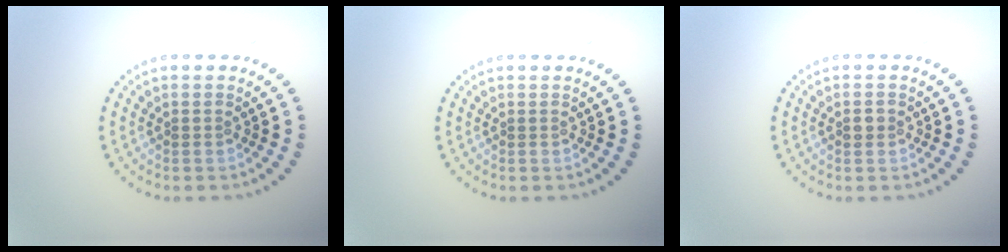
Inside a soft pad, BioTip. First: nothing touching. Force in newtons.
{"total": 0.0}
{"total": 1.2, "press": 1.2, "slide": 0.1}